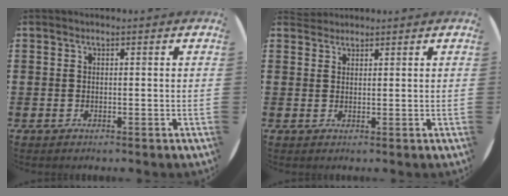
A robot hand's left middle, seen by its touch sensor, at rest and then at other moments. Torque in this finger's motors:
{"motor_torque": [0.29, -0.32, -0.14, 0.00]}